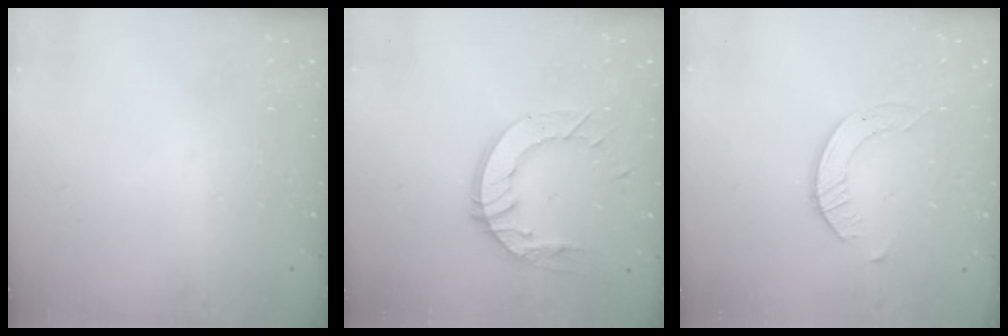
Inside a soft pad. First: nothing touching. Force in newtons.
{"total": 11.6, "press": 11.6, "slide": 1.2}
{"total": 3.5, "press": 3.4, "slide": 0.4}